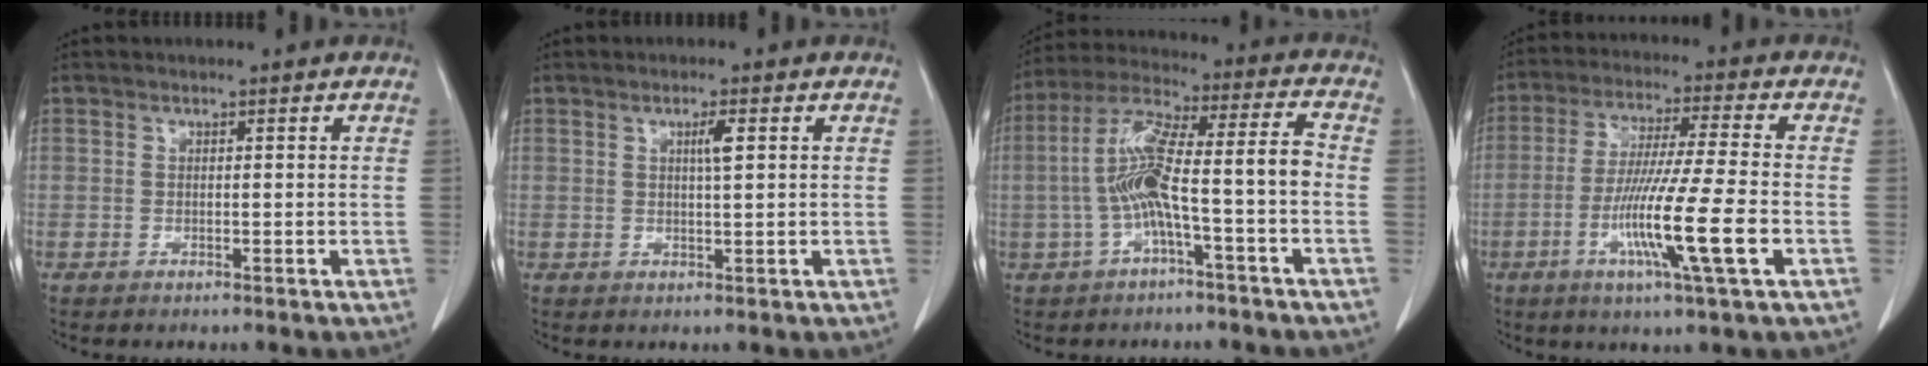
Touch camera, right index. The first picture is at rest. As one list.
[{"total": 2.1, "force": [0.8, 0.1, 2.0], "torque": [-0.035, 0.001, 0.012]}, {"total": 11.5, "force": [-2.4, 1.0, 11.2], "torque": [-0.221, 0.038, -0.043]}, {"total": 13.1, "force": [-4.1, -0.8, 12.4], "torque": [-0.236, -0.020, -0.078]}]